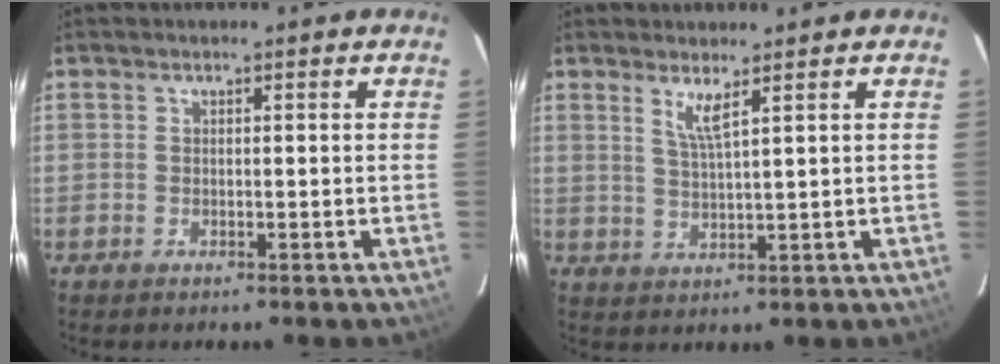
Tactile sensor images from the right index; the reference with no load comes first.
{"total": 3.5, "force": [2.2, -0.2, 2.7], "torque": [-0.056, -0.009, 0.041]}